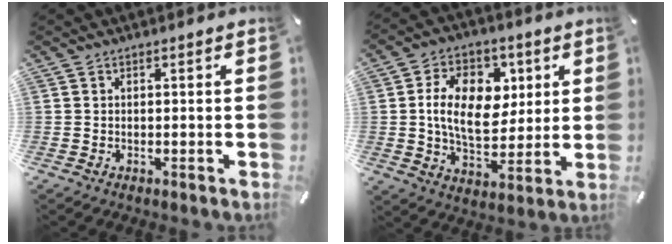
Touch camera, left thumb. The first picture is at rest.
{"total": 15.4, "force": [2.7, 10.4, 11.1], "torque": [-0.199, 0.013, 0.045]}